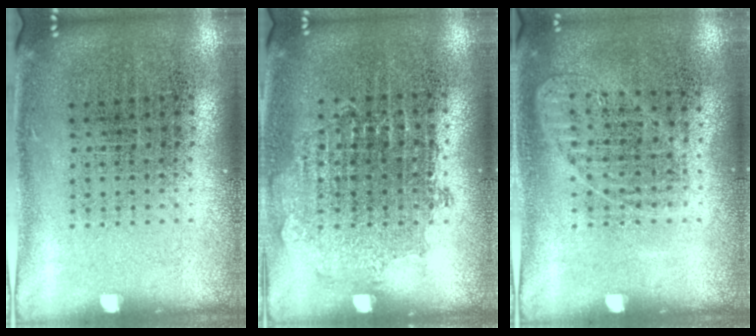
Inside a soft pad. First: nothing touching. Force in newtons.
{"total": 0.8, "press": 0.8, "slide": 0.3}
{"total": 1.0, "press": 0.9, "slide": 0.3}